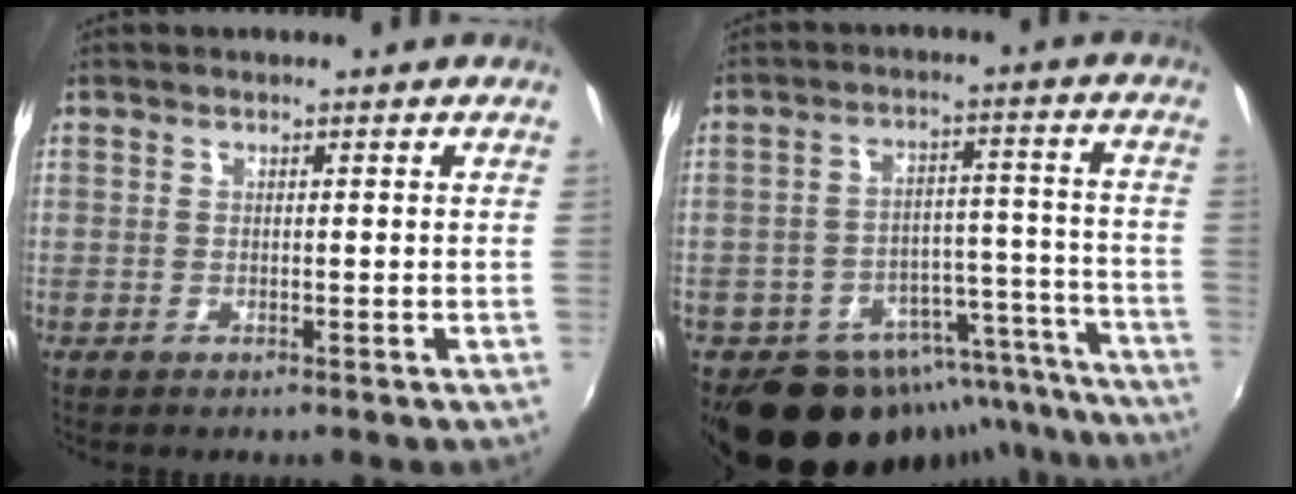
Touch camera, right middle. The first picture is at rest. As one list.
[{"total": 18.7, "force": [-15.5, 8.9, 5.6], "torque": [-0.094, 0.045, -0.198]}]